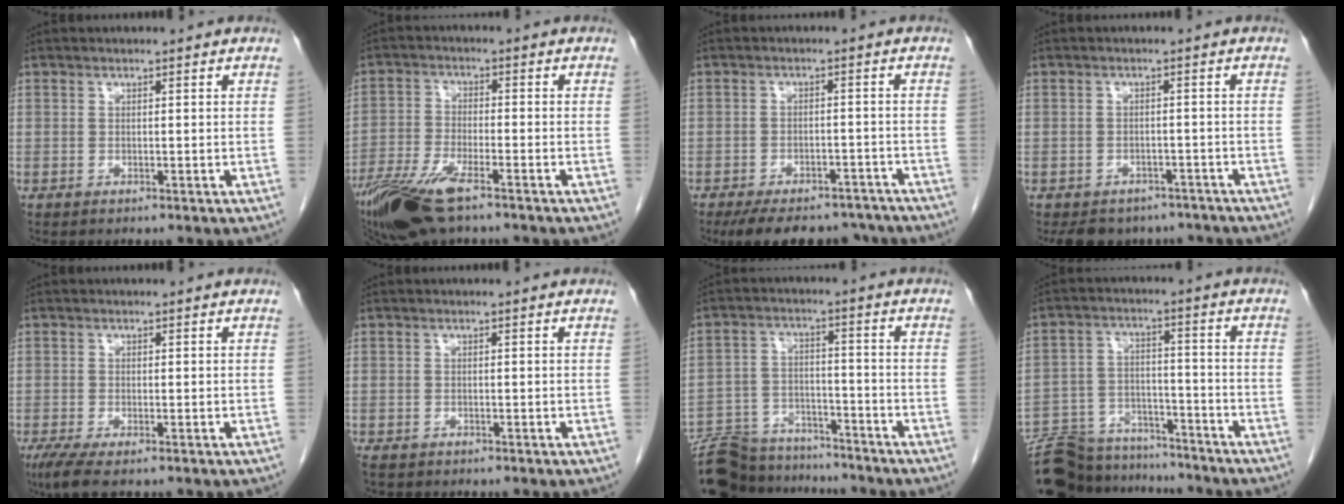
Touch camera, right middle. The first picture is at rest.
{"total": 11.6, "force": [-7.9, 3.1, 7.9], "torque": [-0.154, -0.022, -0.147]}
{"total": 13.7, "force": [-11.5, 5.6, 5.0], "torque": [-0.089, 0.003, -0.148]}
{"total": 8.7, "force": [-7.3, 4.6, 1.5], "torque": [-0.014, 0.003, -0.084]}
{"total": 3.8, "force": [-2.4, 0.7, 2.8], "torque": [-0.058, -0.013, -0.043]}
{"total": 2.3, "force": [-1.9, 0.9, 1.0], "torque": [-0.017, -0.006, -0.025]}
{"total": 16.1, "force": [-14.8, 4.8, 4.5], "torque": [-0.089, 0.008, -0.225]}
{"total": 17.8, "force": [-16.3, 5.2, 4.7], "torque": [-0.100, 0.010, -0.247]}